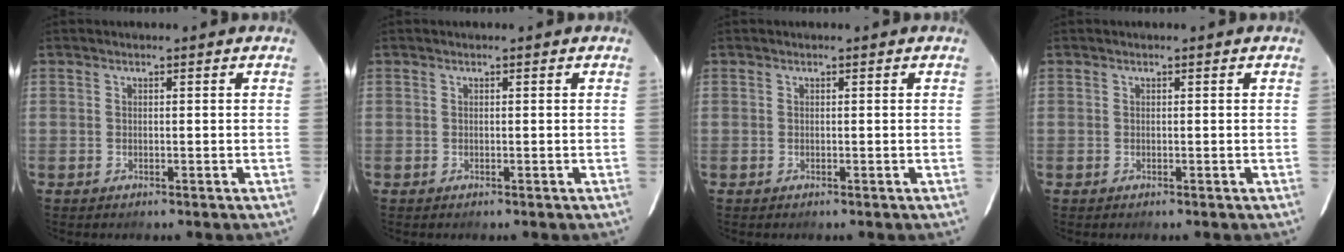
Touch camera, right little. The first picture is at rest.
{"total": 0.0}
{"total": 0.0}
{"total": 0.0}